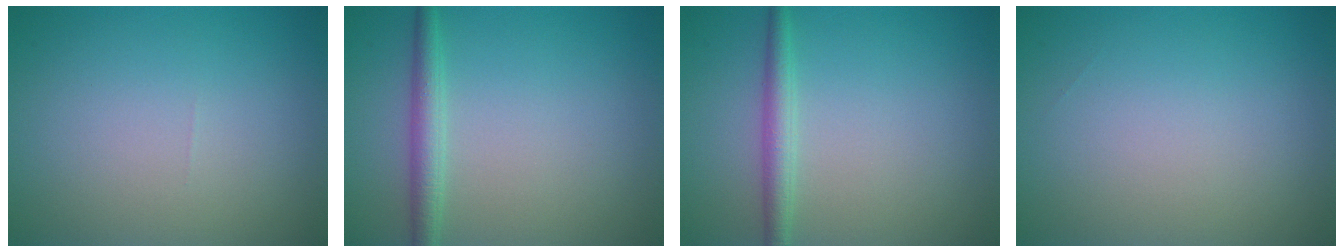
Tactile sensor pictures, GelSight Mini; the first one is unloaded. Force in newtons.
{"total": 2.3, "press": 2.3, "slide": 0.1}
{"total": 2.1, "press": 2.1, "slide": 0.0}
{"total": 0.0}